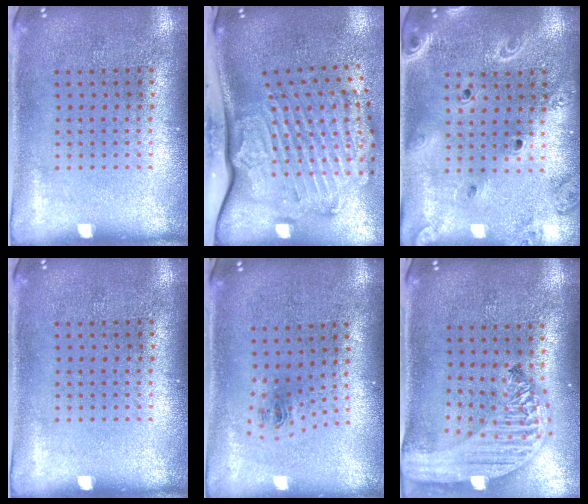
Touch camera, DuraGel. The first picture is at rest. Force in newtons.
{"total": 3.6, "press": 2.5, "slide": 2.6}
{"total": 2.1, "press": 1.9, "slide": 0.9}
{"total": 0.0}
{"total": 1.0, "press": 0.4, "slide": 0.9}
{"total": 2.9, "press": 2.2, "slide": 1.8}